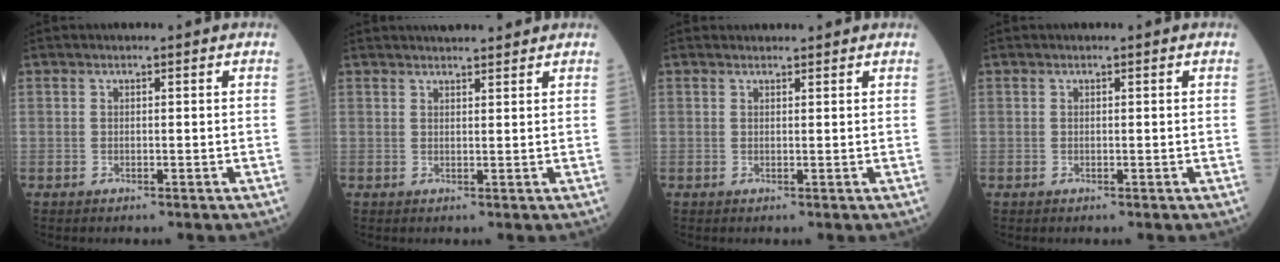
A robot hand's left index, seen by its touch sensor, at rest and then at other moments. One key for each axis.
{"total": 5.5, "fx": 5.1, "fy": 0.7, "fz": 1.9, "tx": -0.024, "ty": 0.024, "tz": 0.067}
{"total": 2.4, "fx": 2.4, "fy": 0.4, "fz": 0.2, "tx": -0.009, "ty": 0.018, "tz": 0.031}
{"total": 0.0}